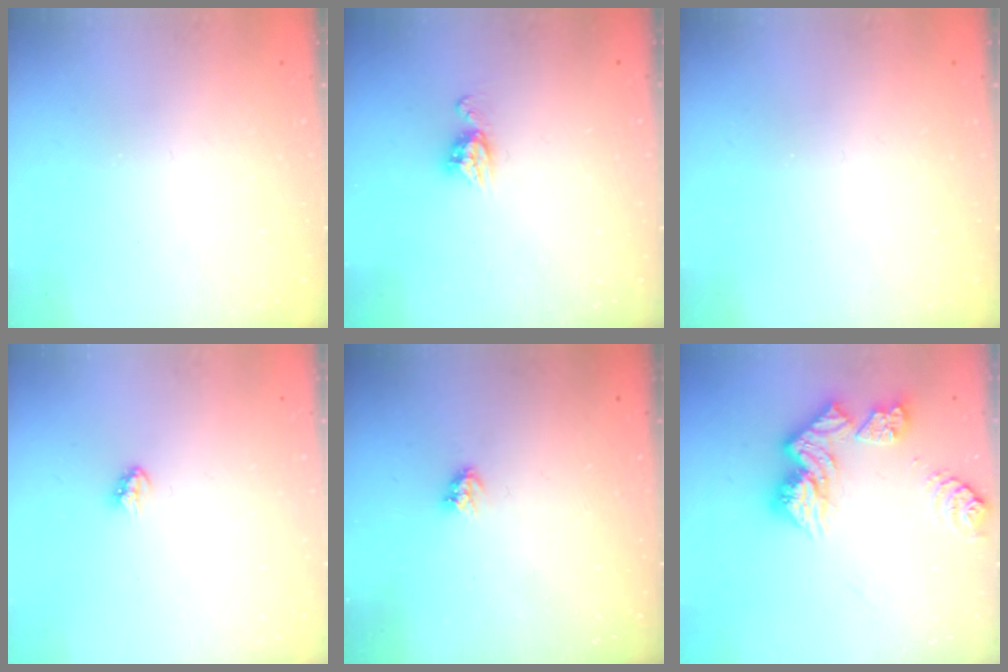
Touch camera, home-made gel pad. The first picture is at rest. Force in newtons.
{"total": 6.0, "press": 6.0, "slide": 0.4}
{"total": 0.0}
{"total": 2.9, "press": 2.9, "slide": 0.2}
{"total": 3.4, "press": 3.4, "slide": 0.4}
{"total": 13.1, "press": 13.0, "slide": 1.4}